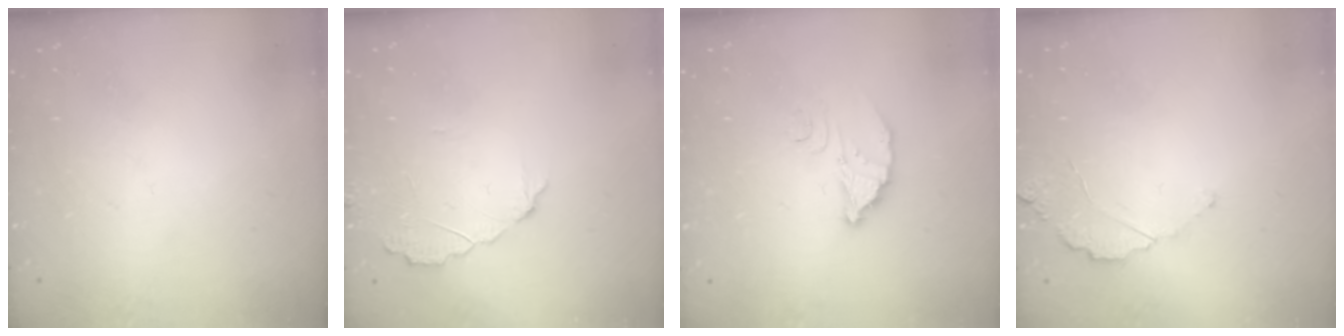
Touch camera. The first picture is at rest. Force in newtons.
{"total": 4.3, "press": 4.3, "slide": 0.4}
{"total": 4.1, "press": 4.1, "slide": 0.1}
{"total": 2.9, "press": 2.9, "slide": 0.3}